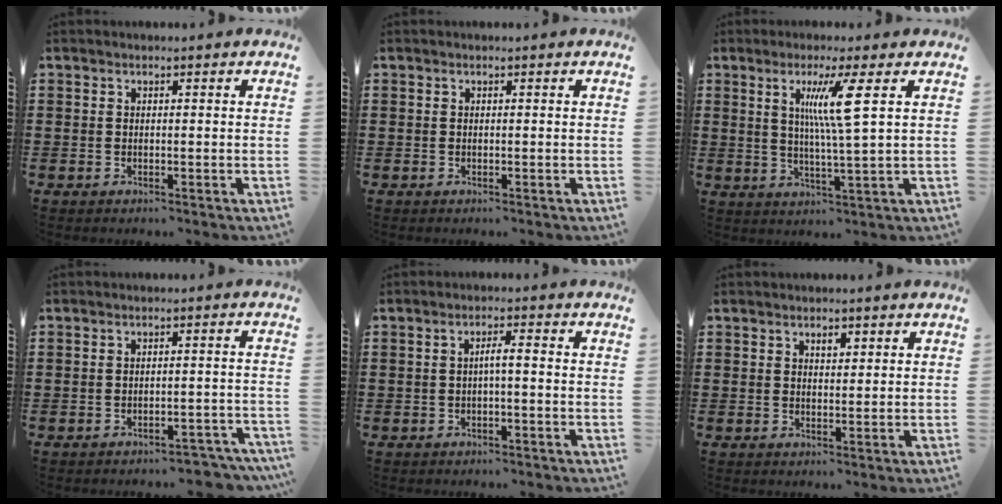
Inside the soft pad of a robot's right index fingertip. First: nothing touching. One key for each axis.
{"total": 0.0}
{"total": 7.7, "fx": 2.5, "fy": -0.2, "fz": 7.3, "tx": -0.147, "ty": -0.004, "tz": 0.035}
{"total": 3.0, "fx": -2.9, "fy": 0.3, "fz": 0.7, "tx": -0.014, "ty": 0.002, "tz": -0.061}
{"total": 2.1, "fx": -0.5, "fy": 0.1, "fz": 2.0, "tx": -0.038, "ty": 0.002, "tz": -0.011}
{"total": 1.5, "fx": 0.9, "fy": 0.8, "fz": 0.9, "tx": -0.021, "ty": 0.006, "tz": 0.015}